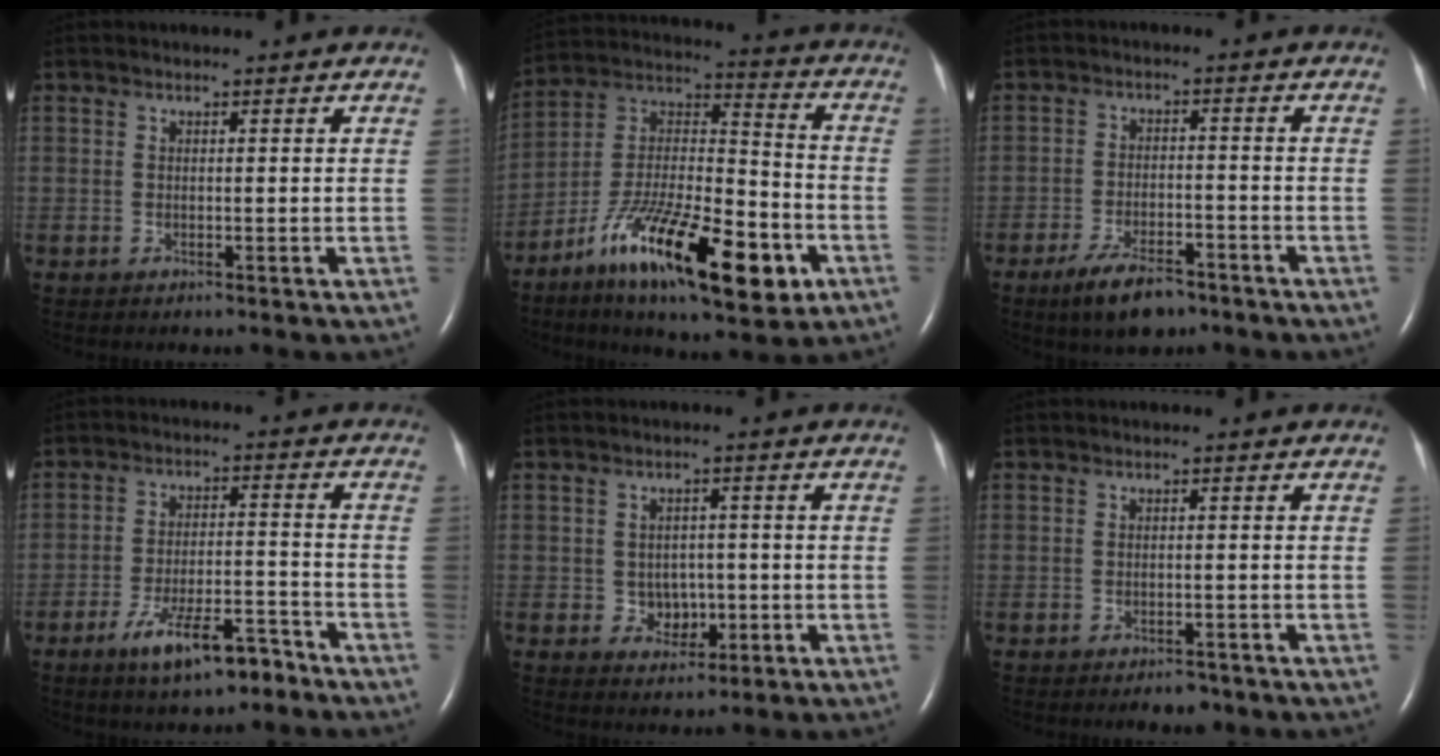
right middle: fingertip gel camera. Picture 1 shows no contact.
{"total": 22.0, "force": [-10.7, 6.3, 18.1], "torque": [-0.310, -0.012, -0.174]}
{"total": 7.1, "force": [-5.1, 2.6, 4.2], "torque": [-0.087, -0.006, -0.084]}
{"total": 9.1, "force": [-6.3, 2.5, 6.0], "torque": [-0.111, 0.000, -0.103]}
{"total": 4.1, "force": [-0.9, 3.4, 2.2], "torque": [-0.030, 0.011, -0.005]}
{"total": 2.1, "force": [-1.7, 0.9, 1.0], "torque": [-0.018, -0.001, -0.017]}